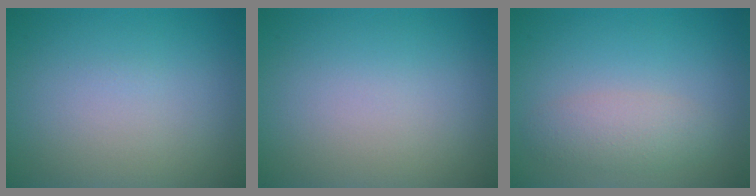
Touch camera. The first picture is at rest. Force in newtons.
{"total": 0.0}
{"total": 2.4, "press": 2.4, "slide": 0.2}